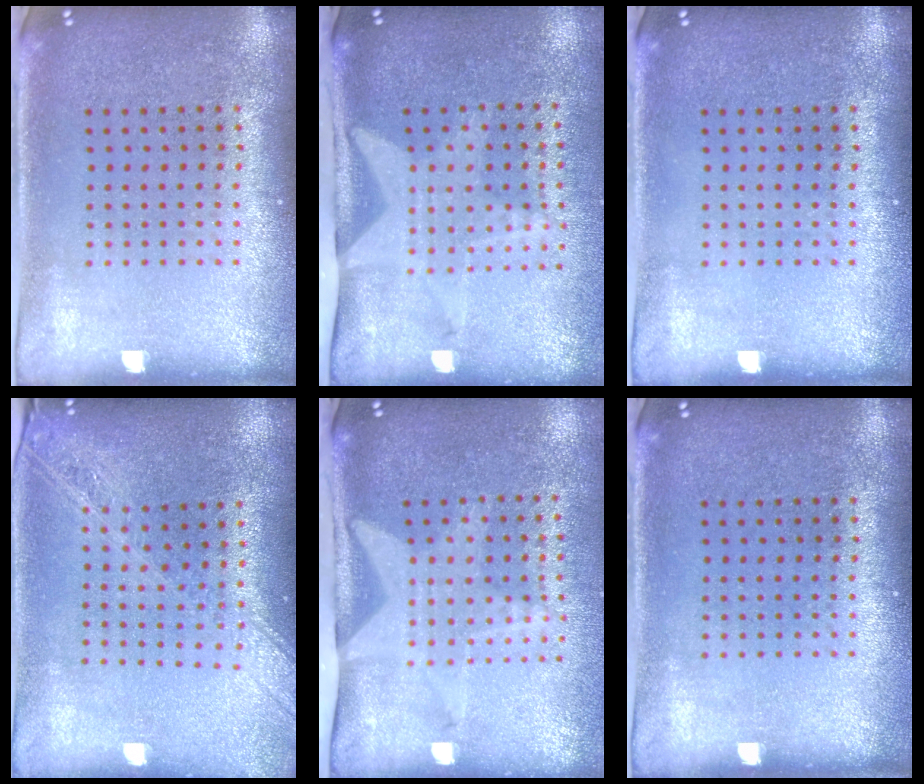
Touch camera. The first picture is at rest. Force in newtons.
{"total": 2.1, "press": 1.5, "slide": 1.4}
{"total": 0.0}
{"total": 2.0, "press": 1.8, "slide": 1.0}
{"total": 2.1, "press": 1.5, "slide": 1.4}
{"total": 0.0}